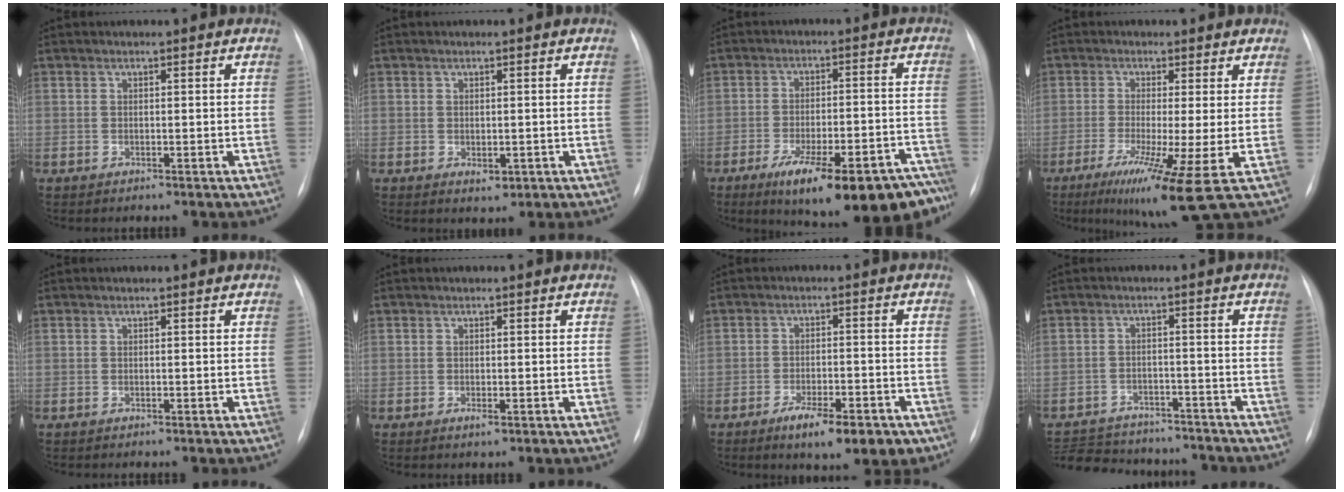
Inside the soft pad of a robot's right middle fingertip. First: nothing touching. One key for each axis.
{"total": 1.7, "fx": -0.5, "fy": 1.0, "fz": 1.3, "tx": -0.018, "ty": -0.003, "tz": -0.001}
{"total": 21.0, "fx": -15.4, "fy": 4.9, "fz": 13.4, "tx": -0.123, "ty": 0.019, "tz": -0.216}
{"total": 10.1, "fx": -4.4, "fy": -1.2, "fz": 9.0, "tx": -0.159, "ty": -0.035, "tz": -0.077}
{"total": 0.0}
{"total": 0.7, "fx": -0.3, "fy": 0.1, "fz": 0.6, "tx": -0.011, "ty": -0.002, "tz": -0.006}
{"total": 8.8, "fx": -5.4, "fy": 2.5, "fz": 6.5, "tx": -0.092, "ty": -0.007, "tz": -0.076}
{"total": 16.9, "fx": -15.1, "fy": 5.5, "fz": 5.0, "tx": -0.127, "ty": 0.002, "tz": -0.207}